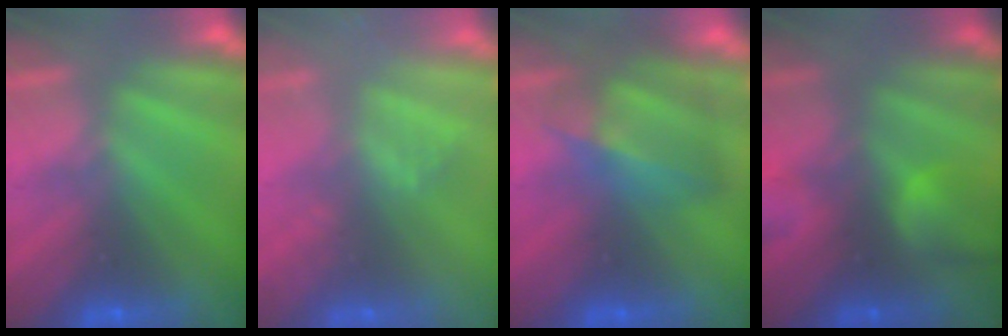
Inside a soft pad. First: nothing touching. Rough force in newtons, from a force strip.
{"total": 2.1}
{"total": 4.8}
{"total": 7.4}